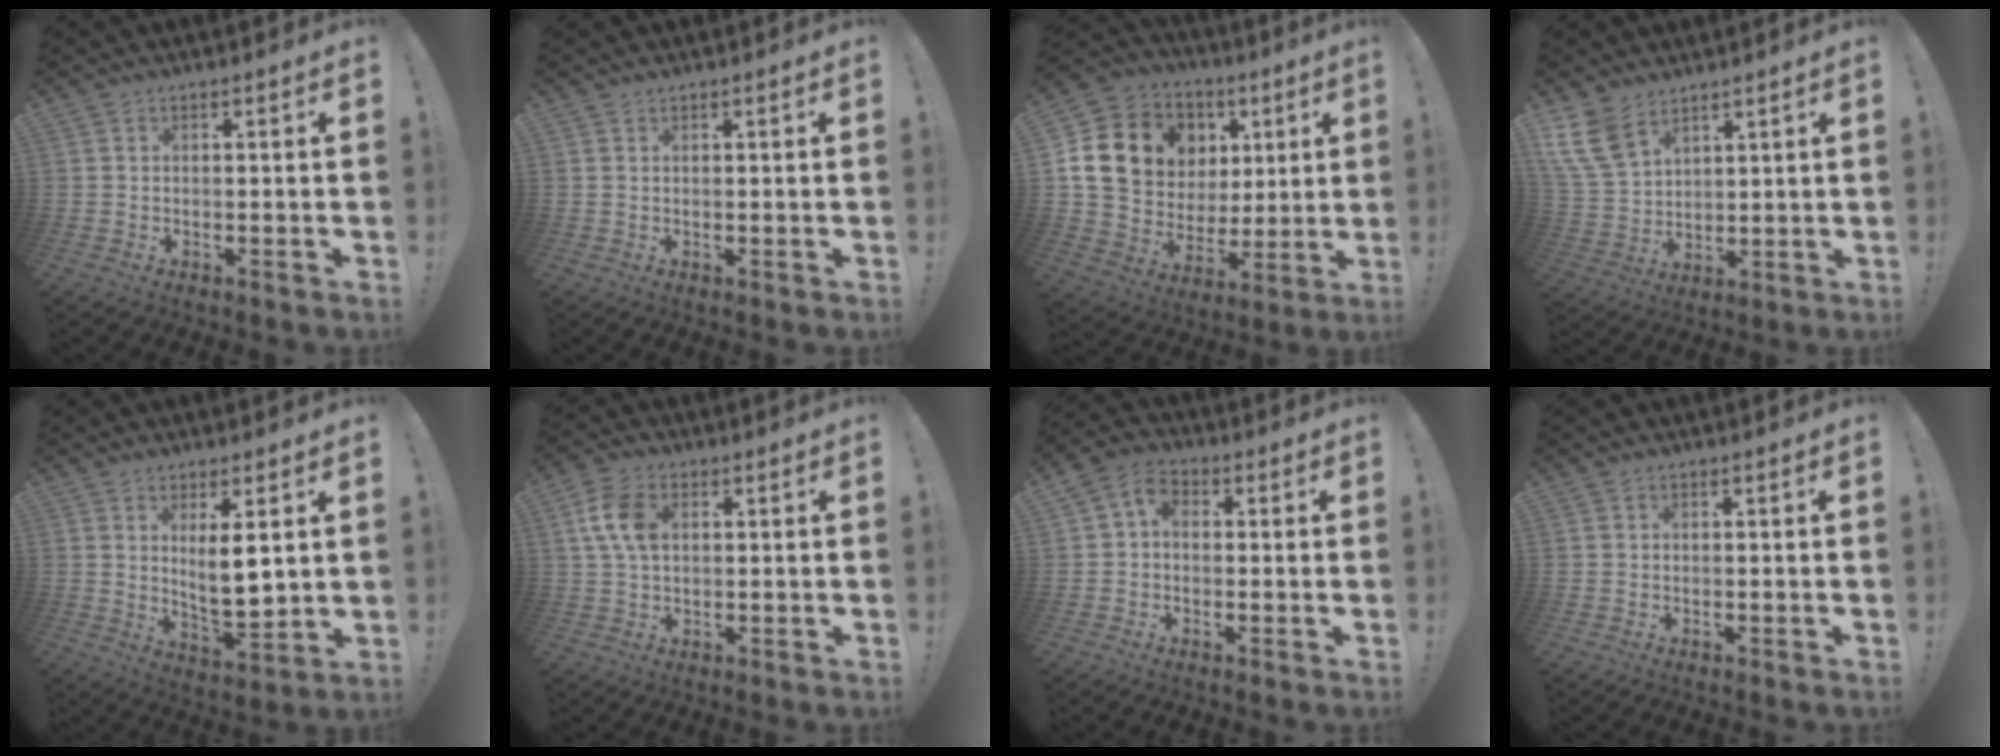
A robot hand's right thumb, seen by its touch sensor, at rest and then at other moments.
{"total": 0.5, "force": [0.5, 0.0, 0.0], "torque": [-0.001, 0.000, 0.011]}
{"total": 18.2, "force": [6.5, 14.9, 8.3], "torque": [-0.129, -0.020, 0.156]}
{"total": 12.4, "force": [8.0, 7.4, 5.7], "torque": [-0.114, -0.040, 0.161]}
{"total": 9.4, "force": [3.5, 2.8, 8.3], "torque": [-0.119, -0.033, 0.060]}
{"total": 9.6, "force": [2.3, 6.5, 6.6], "torque": [-0.129, 0.006, 0.043]}
{"total": 5.8, "force": [0.4, 4.3, 3.9], "torque": [-0.077, 0.006, 0.010]}
{"total": 0.0}